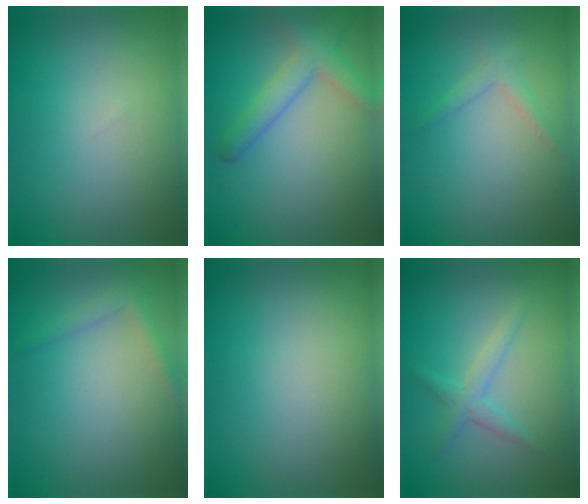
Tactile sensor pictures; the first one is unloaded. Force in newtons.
{"total": 3.6, "press": 3.6, "slide": 0.2}
{"total": 1.3, "press": 1.3, "slide": 0.1}
{"total": 1.5, "press": 1.5, "slide": 0.1}
{"total": 0.0}
{"total": 2.0, "press": 2.0, "slide": 0.1}